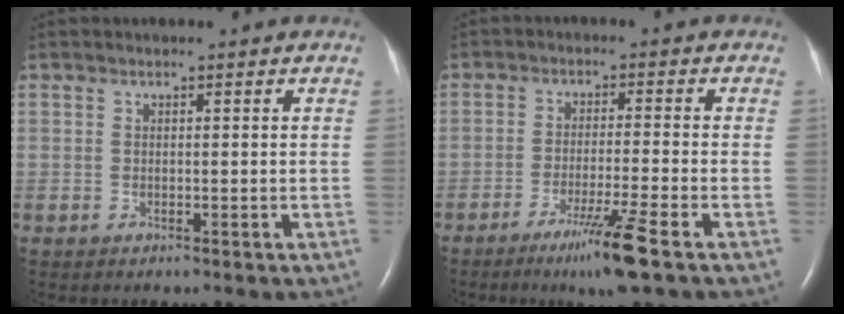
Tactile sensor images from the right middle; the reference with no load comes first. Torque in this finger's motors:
{"motor_torque": [0.68, -0.53, 0.35, 0.10]}